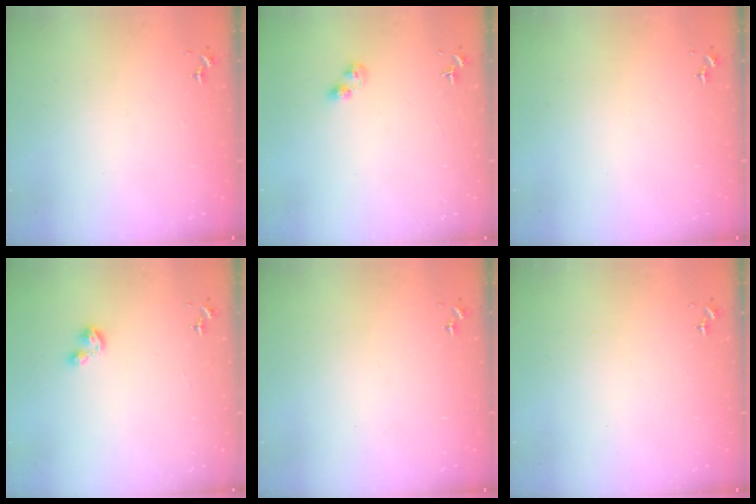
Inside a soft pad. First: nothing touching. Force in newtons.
{"total": 3.2, "press": 3.2, "slide": 0.4}
{"total": 0.0}
{"total": 3.2, "press": 3.2, "slide": 0.5}
{"total": 0.0}
{"total": 0.0}